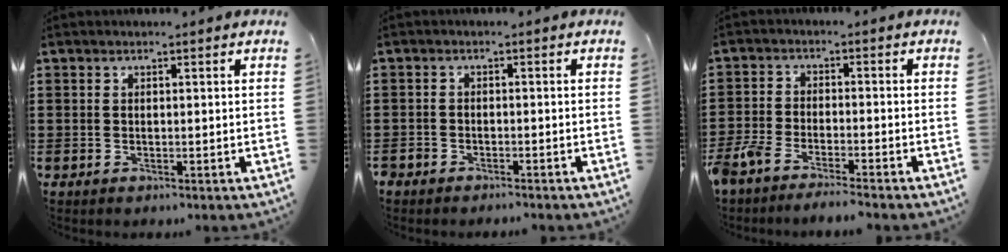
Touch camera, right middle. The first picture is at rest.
{"total": 1.7, "force": [-1.7, 0.4, -0.1], "torque": [-0.003, 0.004, -0.038]}
{"total": 4.5, "force": [-4.2, 0.5, 1.4], "torque": [-0.053, -0.009, -0.092]}